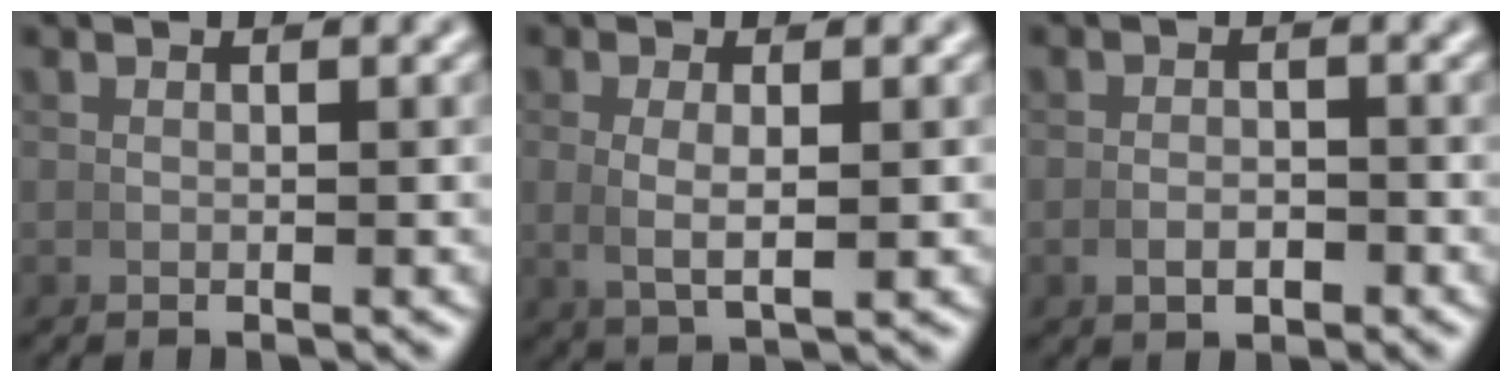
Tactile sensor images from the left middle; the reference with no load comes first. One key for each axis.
{"total": 3.1, "fx": 0.4, "fy": 1.0, "fz": 2.9, "tx": -0.056, "ty": -0.007, "tz": 0.017}
{"total": 1.6, "fx": -0.8, "fy": 0.9, "fz": 1.0, "tx": -0.014, "ty": -0.001, "tz": -0.013}